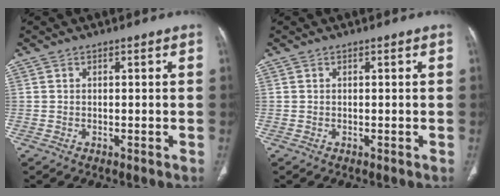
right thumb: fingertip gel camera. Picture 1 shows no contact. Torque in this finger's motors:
{"motor_torque": [0.00, 0.00, -0.06, 0.05, 0.01]}